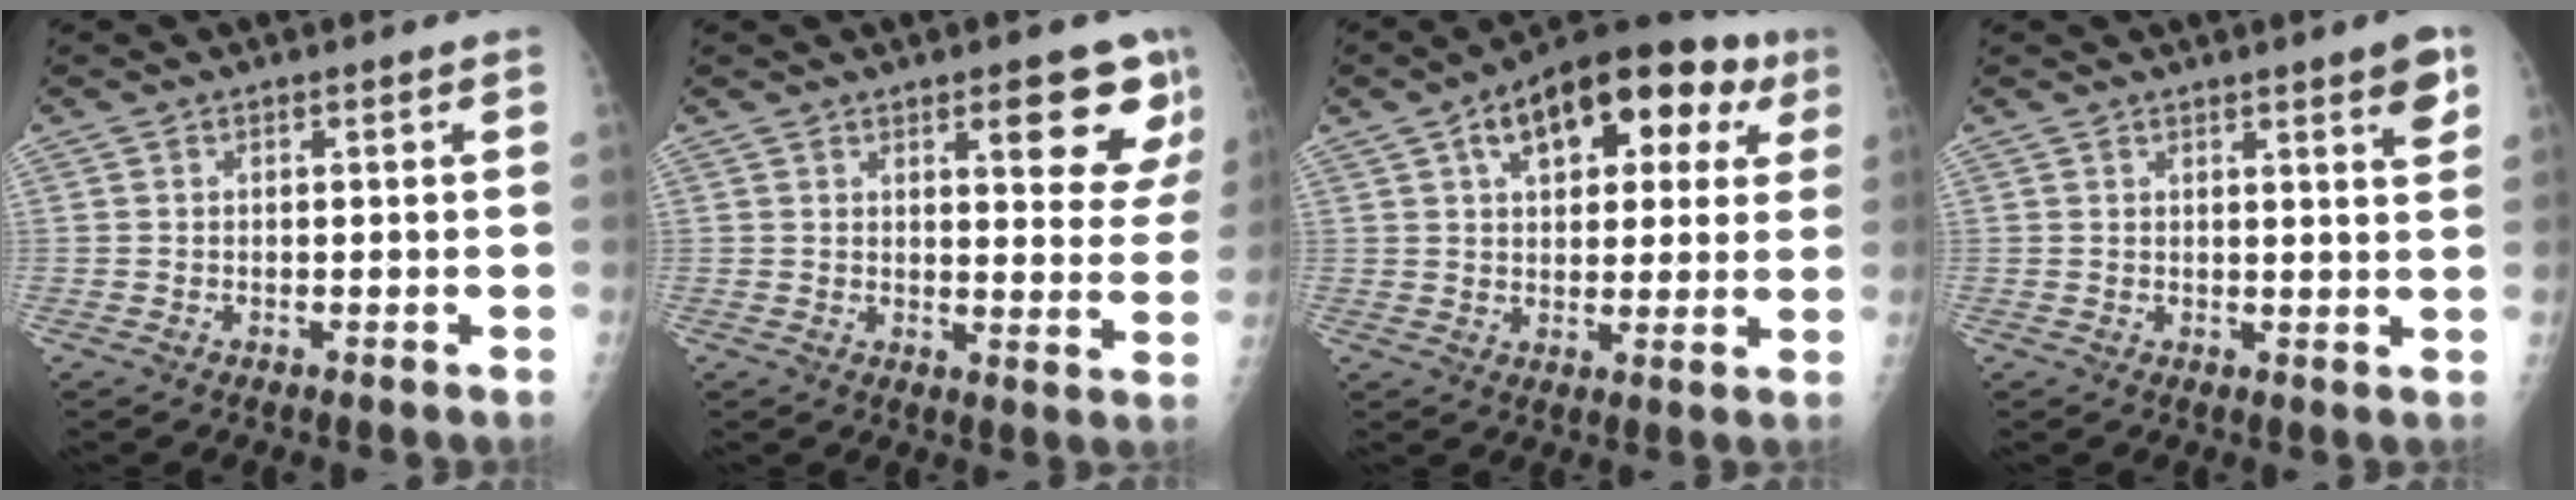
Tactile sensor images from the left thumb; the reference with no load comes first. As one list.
[{"total": 14.1, "force": [7.8, 4.2, 11.0], "torque": [-0.104, -0.040, 0.104]}, {"total": 19.5, "force": [7.9, 10.3, 14.6], "torque": [-0.167, 0.020, 0.108]}, {"total": 4.6, "force": [2.6, 0.5, 3.7], "torque": [-0.044, -0.014, 0.034]}]